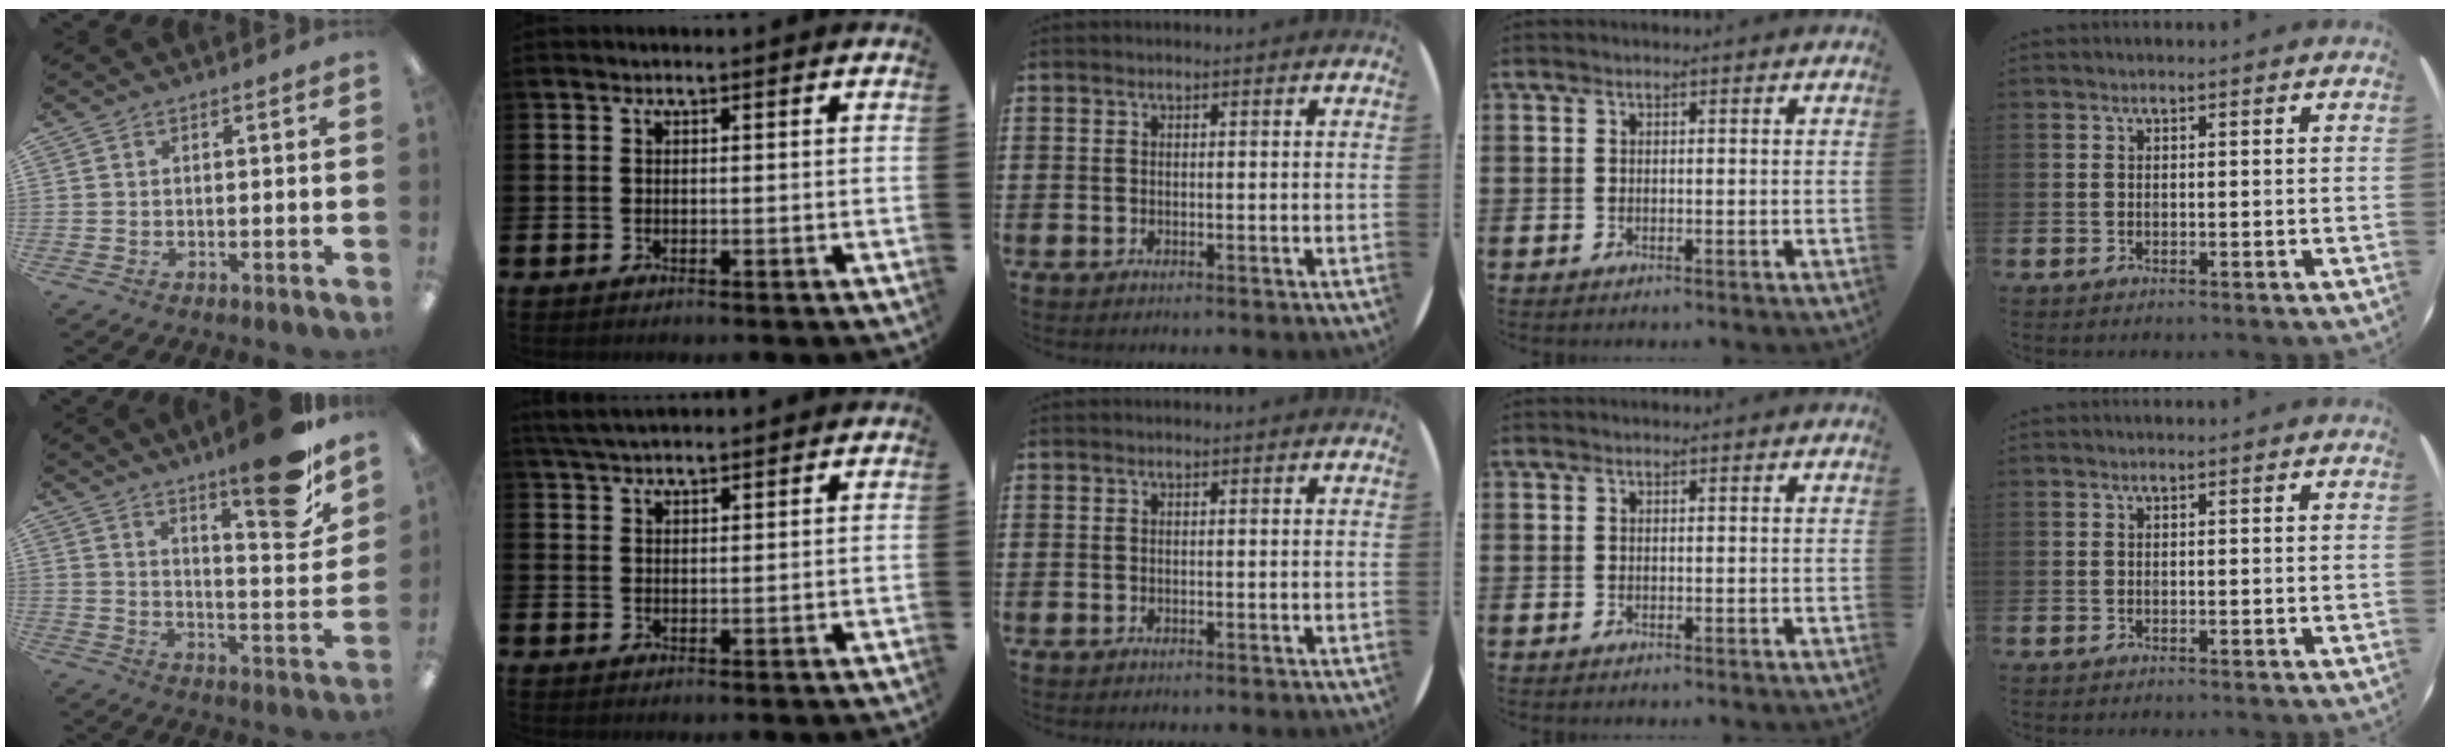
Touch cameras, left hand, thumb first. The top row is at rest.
{"thumb": {"total": 15.9, "force": [11.8, 3.3, 10.1], "torque": [-0.138, -0.089, 0.186]}, "index": {"total": 3.9, "force": [3.5, 0.9, 1.3], "torque": [-0.028, -0.010, 0.065]}}